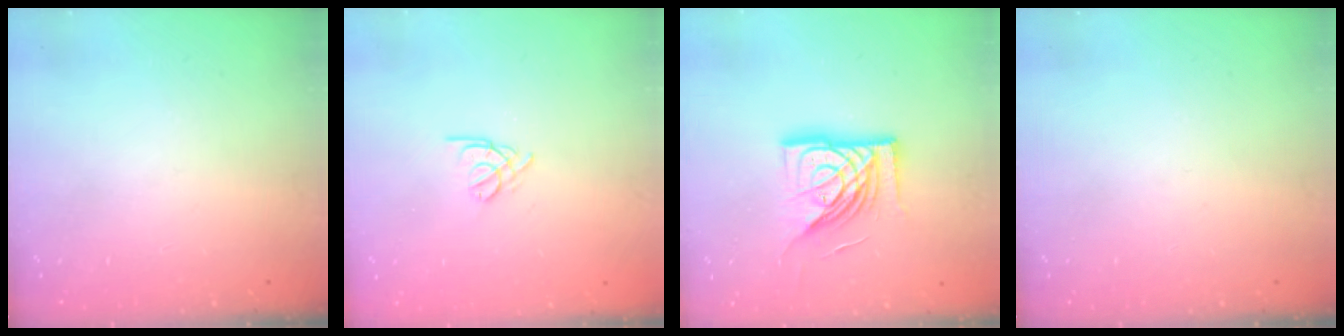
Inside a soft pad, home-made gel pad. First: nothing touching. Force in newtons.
{"total": 1.8, "press": 1.7, "slide": 0.5}
{"total": 16.5, "press": 16.3, "slide": 2.1}
{"total": 0.0}